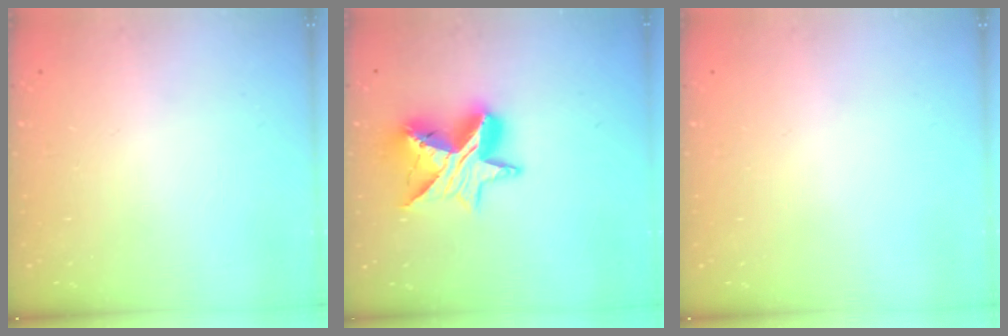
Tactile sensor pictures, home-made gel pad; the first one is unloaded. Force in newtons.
{"total": 14.5, "press": 14.5, "slide": 1.3}
{"total": 0.0}